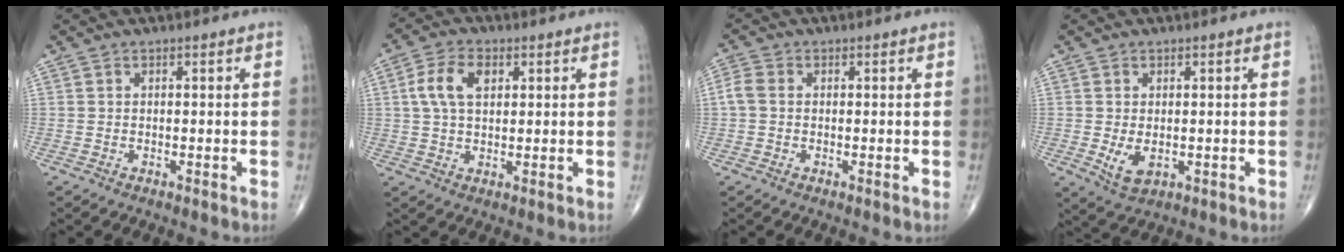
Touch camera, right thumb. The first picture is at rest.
{"total": 7.2, "force": [1.9, 4.3, 5.5], "torque": [-0.109, 0.010, 0.035]}
{"total": 2.7, "force": [0.0, 2.1, 1.8], "torque": [-0.044, 0.007, -0.008]}
{"total": 4.2, "force": [-0.5, 2.5, 3.3], "torque": [-0.055, -0.011, 0.000]}